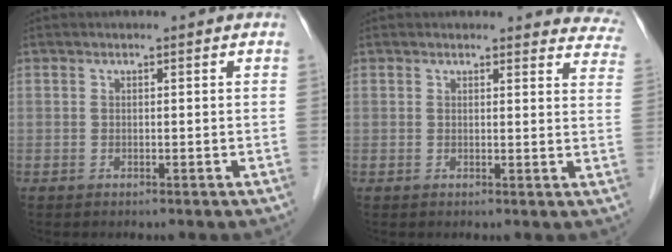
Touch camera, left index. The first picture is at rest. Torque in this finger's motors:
{"motor_torque": [0.97, -1.17, 0.02, 0.00]}